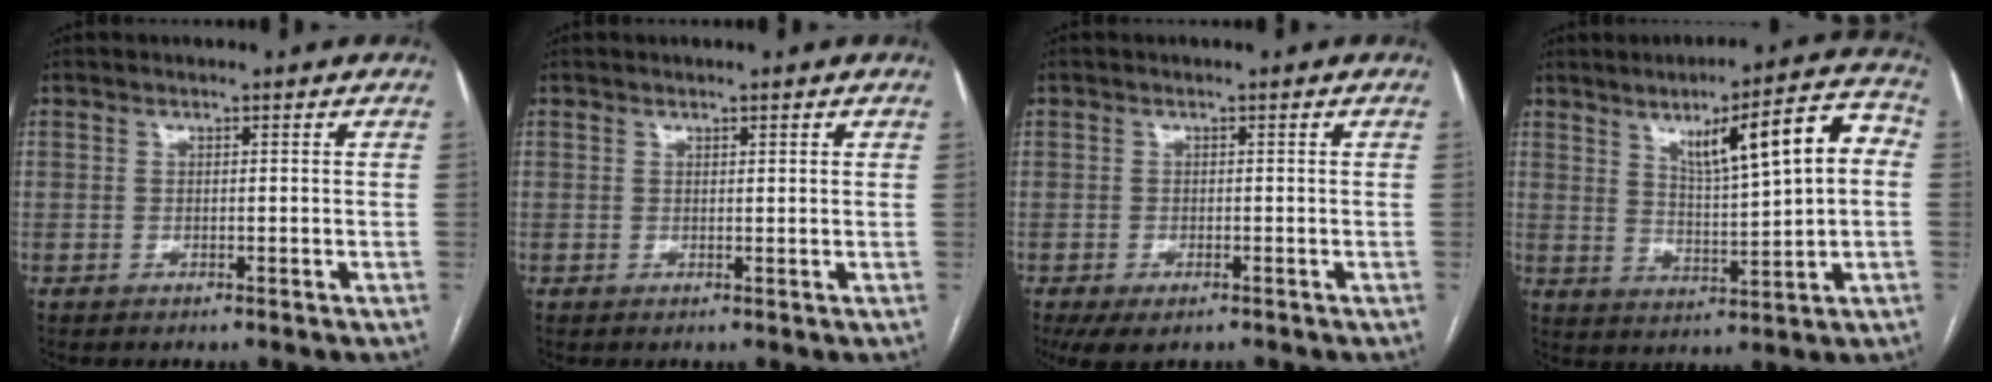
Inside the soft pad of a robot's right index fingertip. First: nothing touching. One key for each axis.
{"total": 0.7, "fx": 0.5, "fy": 0.1, "fz": 0.5, "tx": -0.009, "ty": 0.002, "tz": 0.006}
{"total": 4.4, "fx": -2.9, "fy": 2.2, "fz": 2.5, "tx": -0.047, "ty": -0.009, "tz": -0.040}
{"total": 12.7, "fx": 3.3, "fy": 1.8, "fz": 12.1, "tx": -0.177, "ty": 0.024, "tz": 0.053}